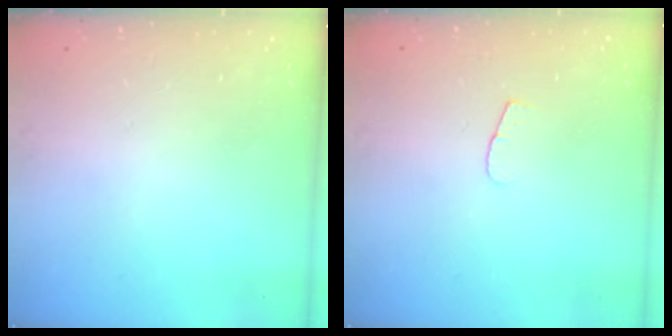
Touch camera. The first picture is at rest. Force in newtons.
{"total": 3.7, "press": 3.7, "slide": 0.4}